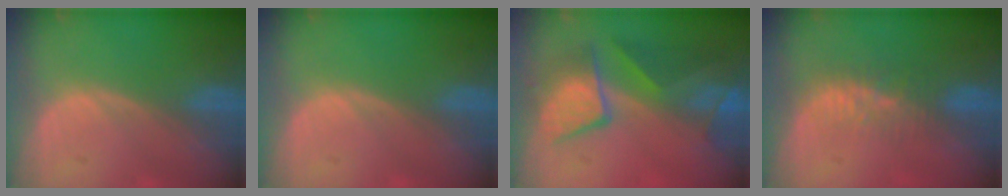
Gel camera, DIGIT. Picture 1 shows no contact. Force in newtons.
{"total": 0.0}
{"total": 10.0, "press": 8.7, "slide": 4.9}
{"total": 4.6, "press": 4.0, "slide": 2.4}